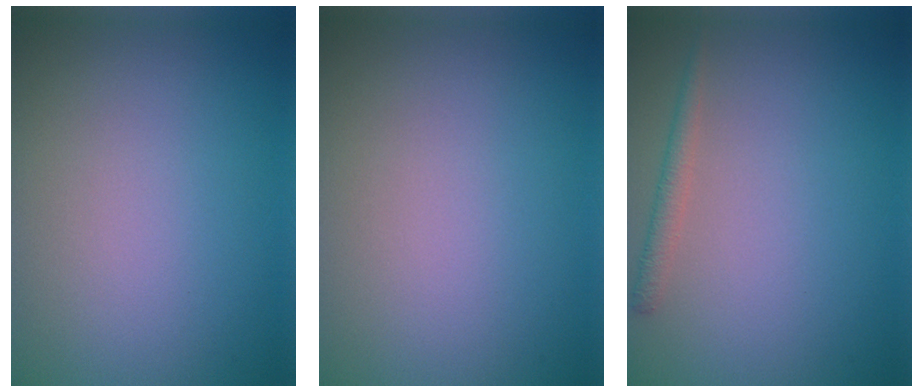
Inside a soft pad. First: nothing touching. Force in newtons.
{"total": 0.0}
{"total": 1.4, "press": 1.4, "slide": 0.1}